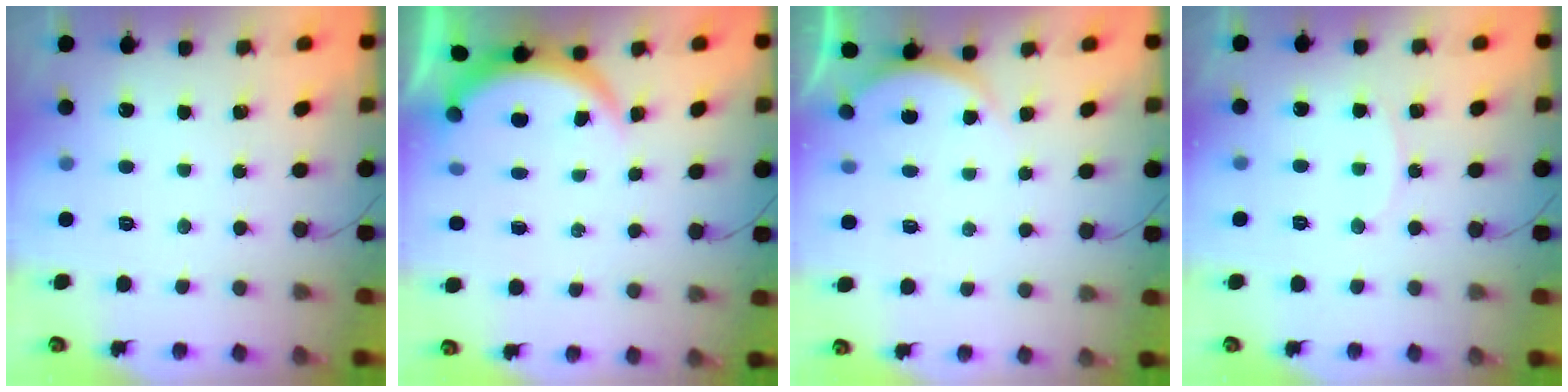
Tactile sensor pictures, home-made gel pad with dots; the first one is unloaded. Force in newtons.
{"total": 3.9, "press": 3.9, "slide": 0.2}
{"total": 2.8, "press": 2.8, "slide": 0.4}
{"total": 4.8, "press": 4.8, "slide": 0.4}